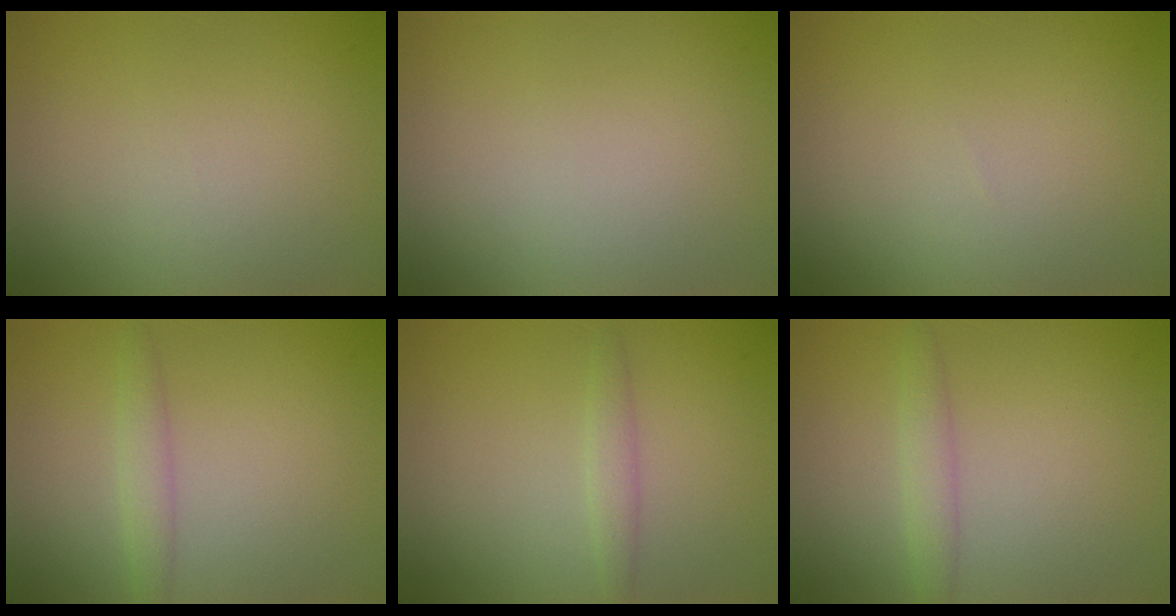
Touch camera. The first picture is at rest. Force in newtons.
{"total": 0.0}
{"total": 0.0}
{"total": 1.7, "press": 1.6, "slide": 0.2}
{"total": 1.4, "press": 1.4, "slide": 0.0}
{"total": 1.7, "press": 1.7, "slide": 0.1}